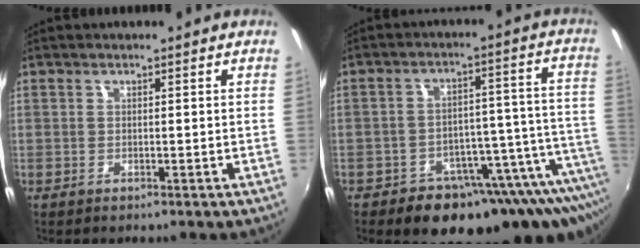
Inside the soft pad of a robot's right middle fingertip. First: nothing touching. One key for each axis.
{"total": 21.2, "fx": -15.4, "fy": 9.0, "fz": 11.5, "tx": -0.136, "ty": -0.007, "tz": -0.206}